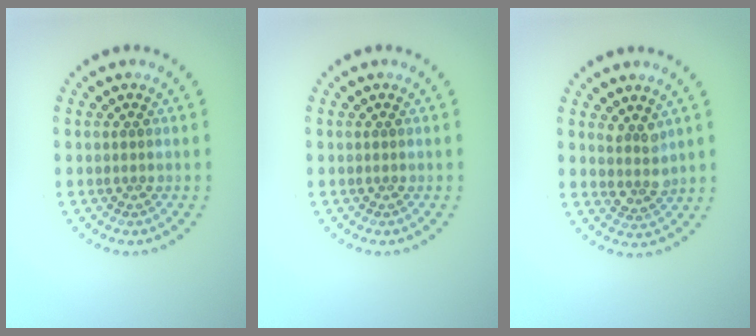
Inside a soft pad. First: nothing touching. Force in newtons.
{"total": 0.0}
{"total": 2.1, "press": 1.6, "slide": 1.4}